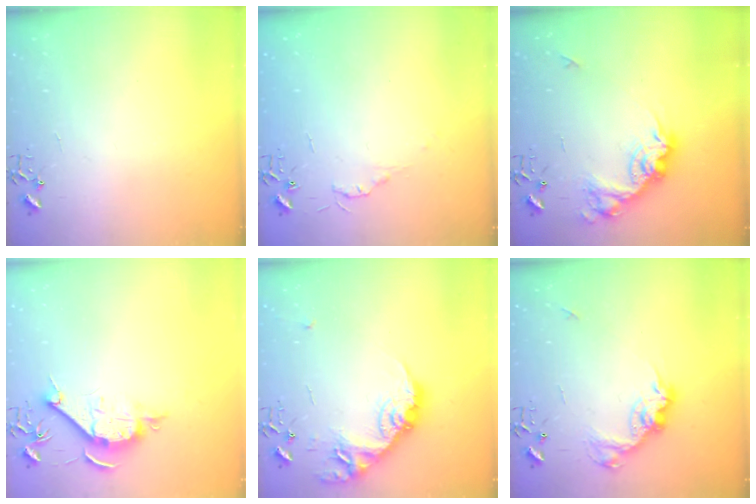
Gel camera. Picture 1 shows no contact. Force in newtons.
{"total": 4.8, "press": 4.8, "slide": 0.7}
{"total": 17.6, "press": 17.6, "slide": 1.0}
{"total": 9.5, "press": 9.5, "slide": 0.9}
{"total": 17.6, "press": 17.6, "slide": 0.8}
{"total": 14.4, "press": 14.3, "slide": 1.1}